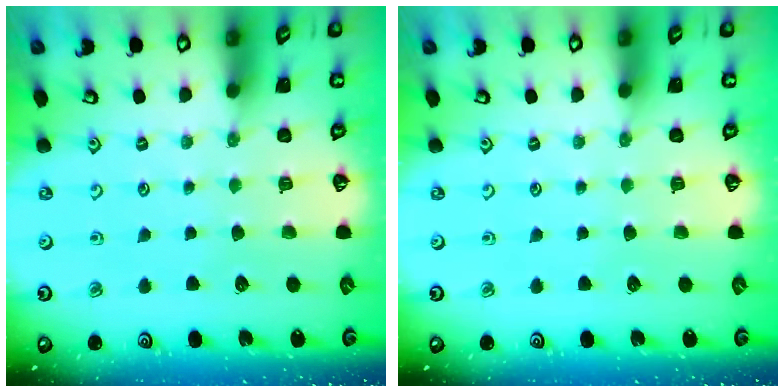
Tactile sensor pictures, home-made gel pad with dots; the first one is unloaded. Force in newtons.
{"total": 0.0}